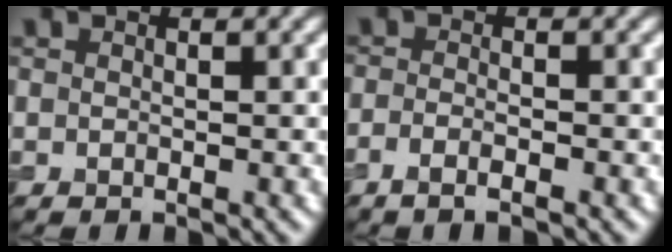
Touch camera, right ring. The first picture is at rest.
{"total": 1.4, "force": [-1.0, 0.2, 0.9], "torque": [-0.021, -0.004, -0.023]}